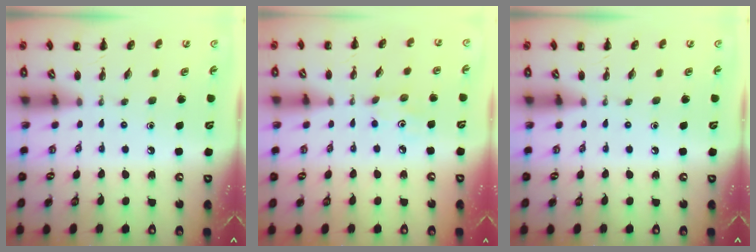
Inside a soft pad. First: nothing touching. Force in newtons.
{"total": 2.9, "press": 2.8, "slide": 0.8}
{"total": 0.0}